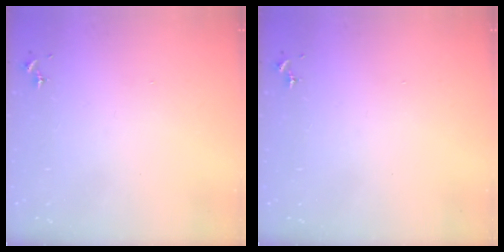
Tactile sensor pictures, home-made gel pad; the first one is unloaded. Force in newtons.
{"total": 0.0}